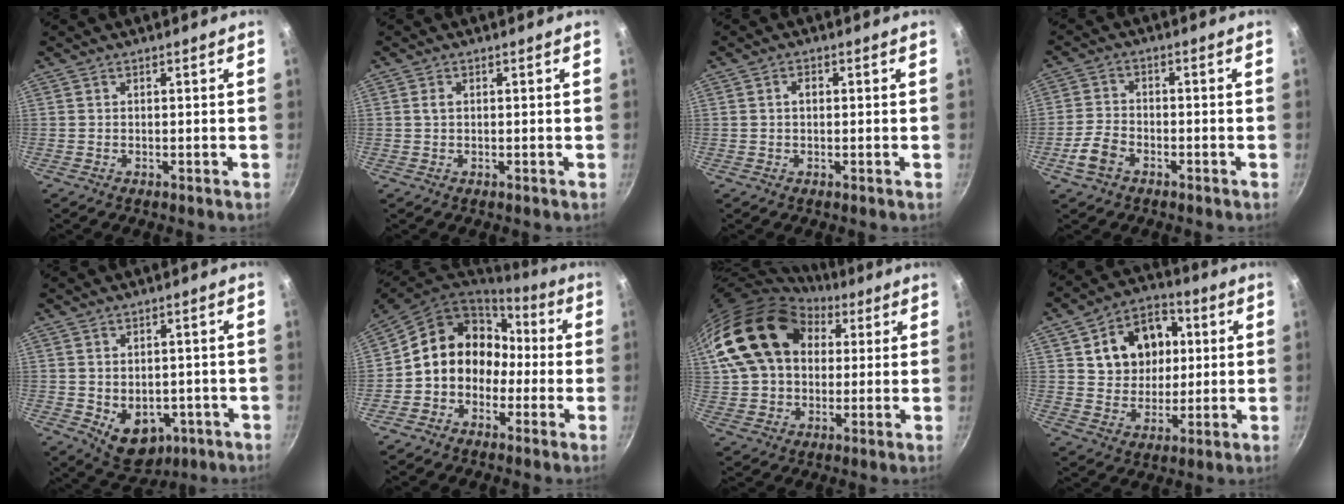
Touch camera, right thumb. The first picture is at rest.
{"total": 1.2, "force": [0.2, 0.7, 0.9], "torque": [-0.016, 0.003, 0.003]}
{"total": 1.9, "force": [0.3, 1.3, 1.4], "torque": [-0.018, 0.006, 0.003]}
{"total": 5.7, "force": [-2.9, 3.7, 3.4], "torque": [-0.064, 0.025, -0.058]}
{"total": 9.2, "force": [-2.4, 6.5, 5.9], "torque": [-0.052, -0.002, -0.015]}
{"total": 14.2, "force": [-0.9, 12.1, 7.4], "torque": [-0.080, 0.058, -0.029]}
{"total": 21.6, "force": [6.8, 15.5, 13.4], "torque": [-0.228, 0.019, 0.117]}
{"total": 14.9, "force": [3.4, 11.8, 8.5], "torque": [-0.099, 0.005, 0.055]}